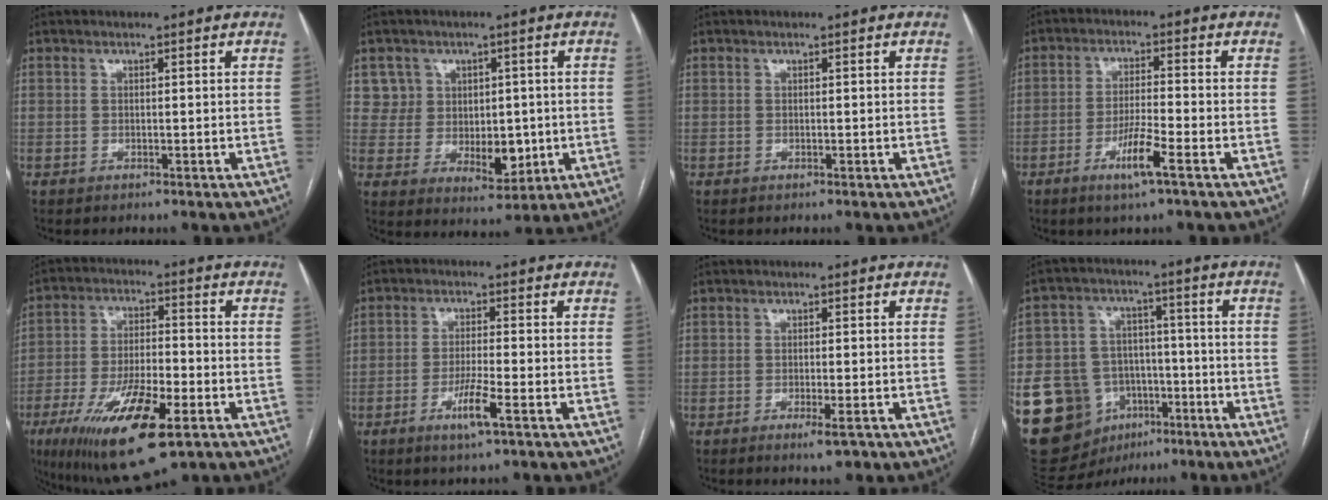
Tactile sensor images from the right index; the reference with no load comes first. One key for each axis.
{"total": 7.3, "fx": 1.5, "fy": 6.7, "fz": 2.4, "tx": -0.034, "ty": 0.013, "tz": 0.044}
{"total": 0.0}
{"total": 5.8, "fx": -3.0, "fy": -0.2, "fz": 4.9, "tx": -0.094, "ty": -0.010, "tz": -0.058}
{"total": 15.7, "fx": -7.7, "fy": 4.2, "fz": 13.0, "tx": -0.248, "ty": -0.021, "tz": -0.125}
{"total": 4.9, "fx": -2.4, "fy": -0.2, "fz": 4.3, "tx": -0.083, "ty": -0.010, "tz": -0.046}
{"total": 2.5, "fx": -1.4, "fy": 0.2, "fz": 2.1, "tx": -0.030, "ty": -0.005, "tz": -0.020}
{"total": 16.2, "fx": -6.3, "fy": 13.4, "fz": 6.6, "tx": -0.145, "ty": 0.042, "tz": -0.089}